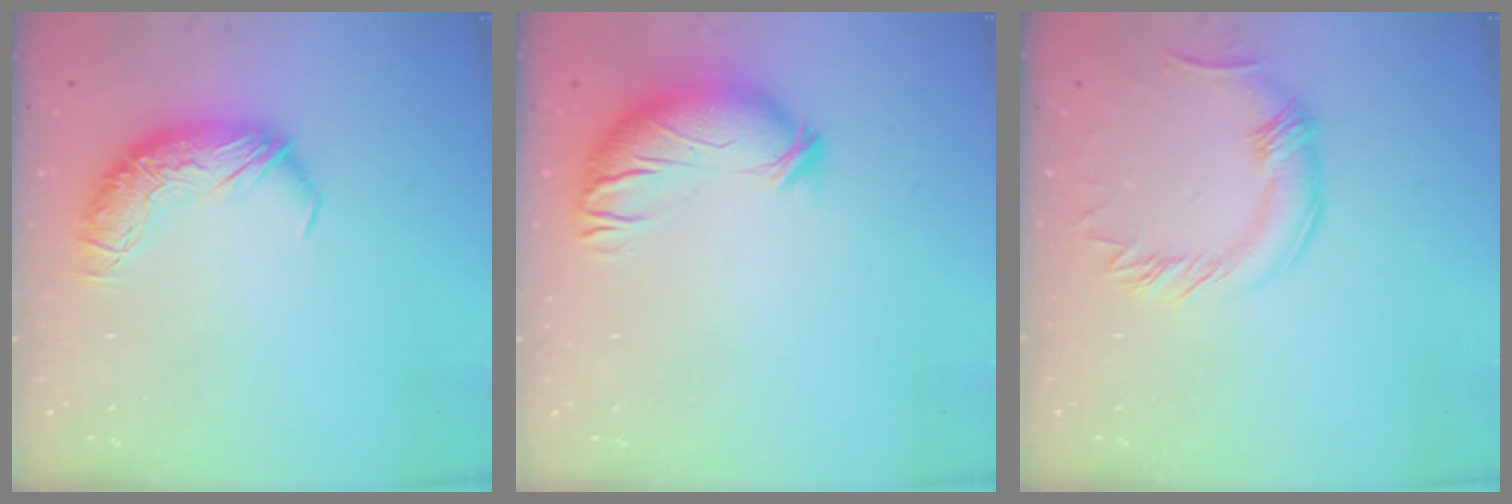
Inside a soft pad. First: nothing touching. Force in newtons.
{"total": 3.9, "press": 3.0, "slide": 2.6}
{"total": 0.0}